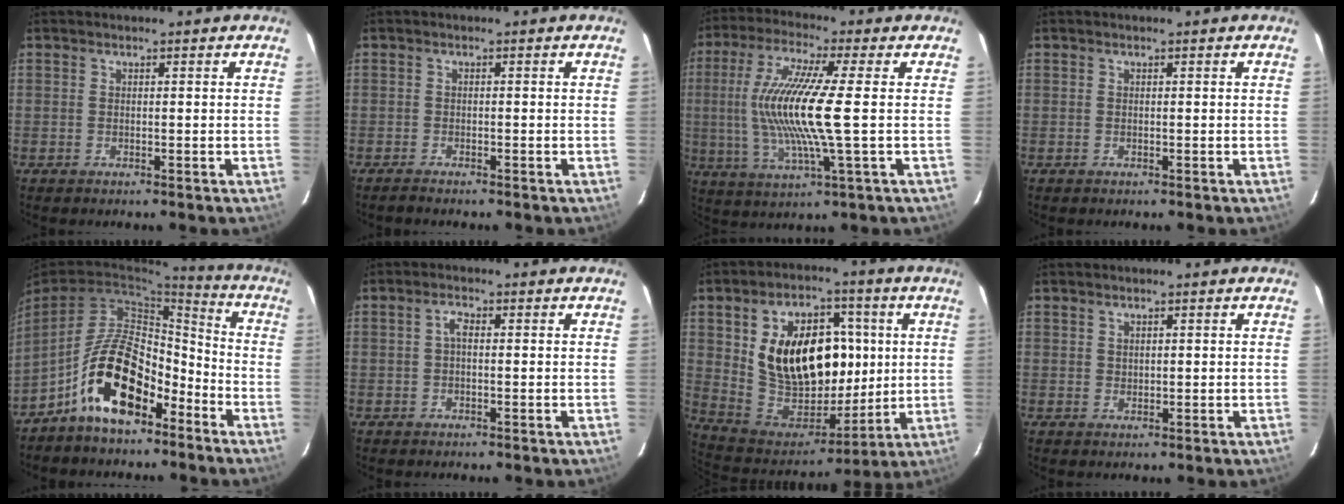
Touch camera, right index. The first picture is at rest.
{"total": 1.8, "force": [-1.6, 0.2, 0.6], "torque": [-0.020, -0.008, -0.028]}
{"total": 15.2, "force": [0.0, 0.8, 15.1], "torque": [-0.298, -0.008, 0.003]}
{"total": 0.0}
{"total": 13.9, "force": [-8.4, 6.4, 9.1], "torque": [-0.164, 0.025, -0.142]}
{"total": 1.7, "force": [0.0, 0.8, 1.5], "torque": [-0.031, 0.008, -0.002]}
{"total": 21.3, "force": [4.2, 14.0, 15.5], "torque": [-0.295, 0.016, 0.097]}
{"total": 1.0, "force": [0.6, 0.7, 0.3], "torque": [-0.002, 0.002, 0.012]}